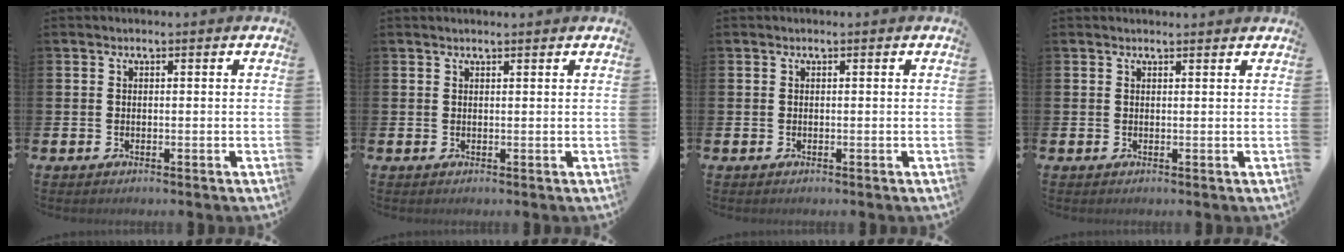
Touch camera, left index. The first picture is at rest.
{"total": 0.7, "force": [0.7, 0.0, 0.2], "torque": [-0.002, 0.000, 0.012]}
{"total": 0.0}
{"total": 0.8, "force": [0.7, 0.1, 0.1], "torque": [0.008, -0.003, 0.012]}